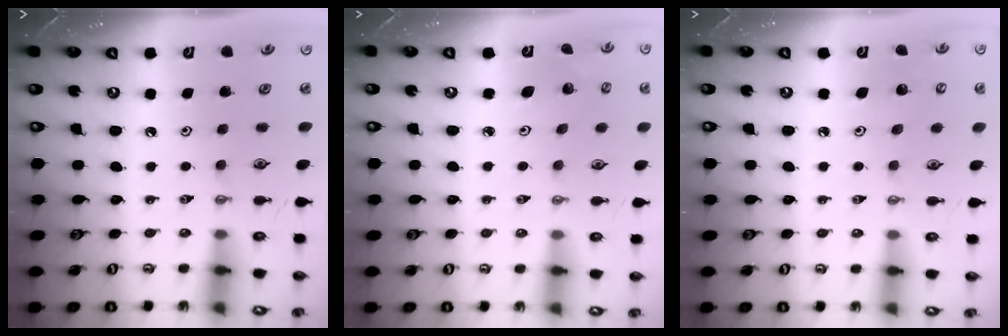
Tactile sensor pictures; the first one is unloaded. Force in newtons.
{"total": 4.5, "press": 4.3, "slide": 1.3}
{"total": 6.0, "press": 6.0, "slide": 0.5}